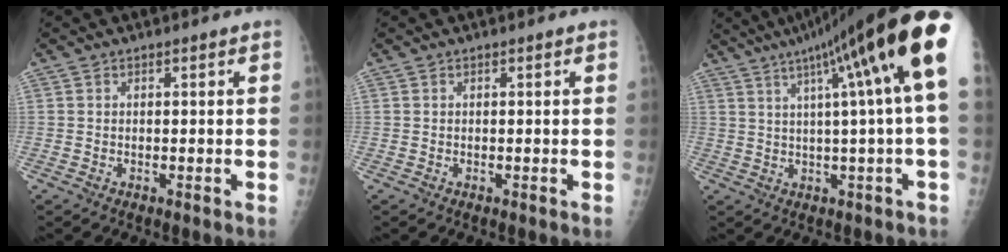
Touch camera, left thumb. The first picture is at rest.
{"total": 0.0}
{"total": 20.0, "force": [6.7, 1.4, 18.8], "torque": [-0.278, 0.026, 0.091]}